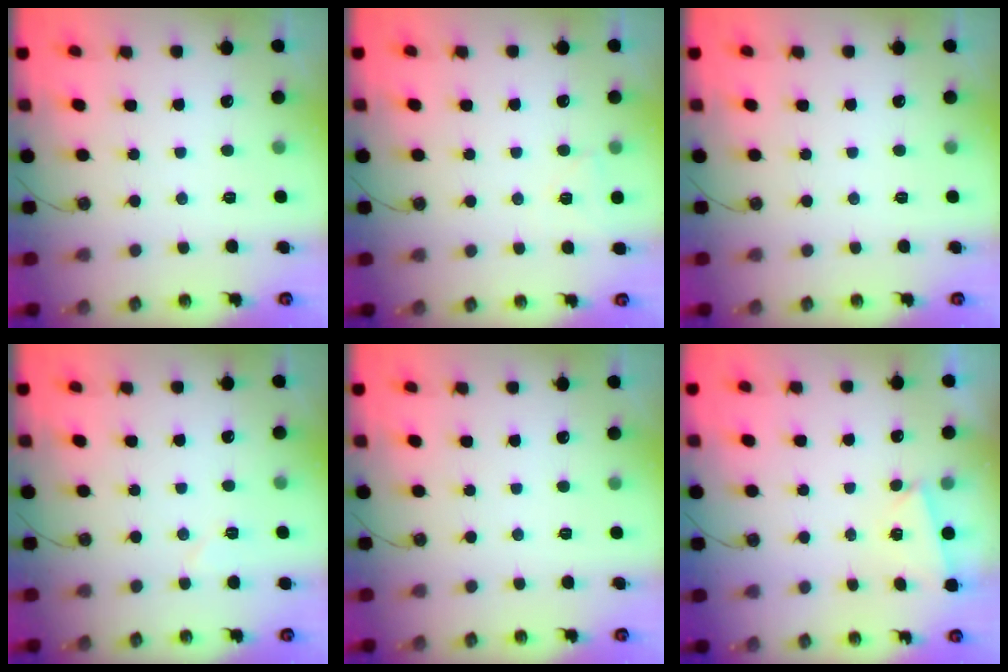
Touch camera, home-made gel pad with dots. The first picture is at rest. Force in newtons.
{"total": 5.1, "press": 4.5, "slide": 2.3}
{"total": 0.0}
{"total": 4.9, "press": 4.3, "slide": 2.3}
{"total": 0.0}
{"total": 2.1, "press": 1.7, "slide": 1.3}